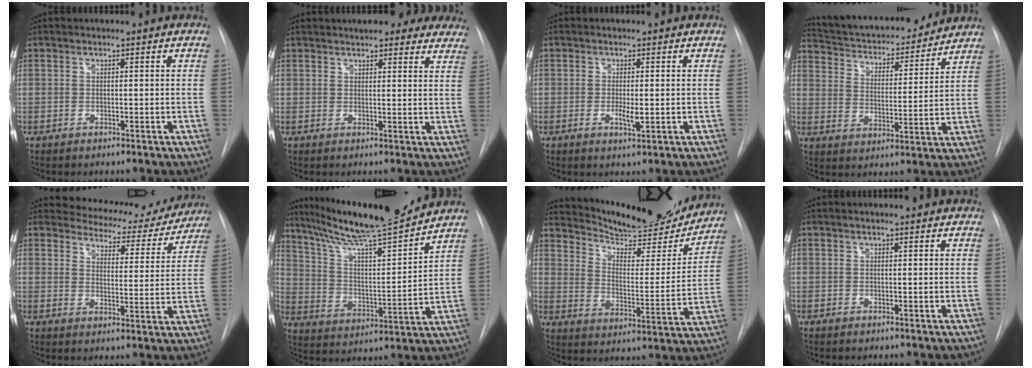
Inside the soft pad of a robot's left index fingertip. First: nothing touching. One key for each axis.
{"total": 13.8, "fx": 11.9, "fy": 4.2, "fz": 5.5, "tx": -0.051, "ty": 0.003, "tz": 0.129}
{"total": 2.5, "fx": -1.8, "fy": 0.2, "fz": 1.8, "tx": -0.033, "ty": -0.009, "tz": -0.026}
{"total": 18.2, "fx": 16.6, "fy": 4.2, "fz": 6.2, "tx": -0.100, "ty": -0.001, "tz": 0.243}
{"total": 12.7, "fx": 11.8, "fy": 4.3, "fz": 2.0, "tx": -0.003, "ty": -0.028, "tz": 0.127}
{"total": 17.7, "fx": 15.5, "fy": -0.1, "fz": 8.5, "tx": -0.144, "ty": -0.012, "tz": 0.256}
{"total": 19.7, "fx": 18.3, "fy": 3.6, "fz": 6.2, "tx": -0.096, "ty": -0.042, "tz": 0.252}
{"total": 1.3, "fx": 1.0, "fy": 0.1, "fz": 0.8, "tx": -0.011, "ty": 0.015, "tz": 0.004}